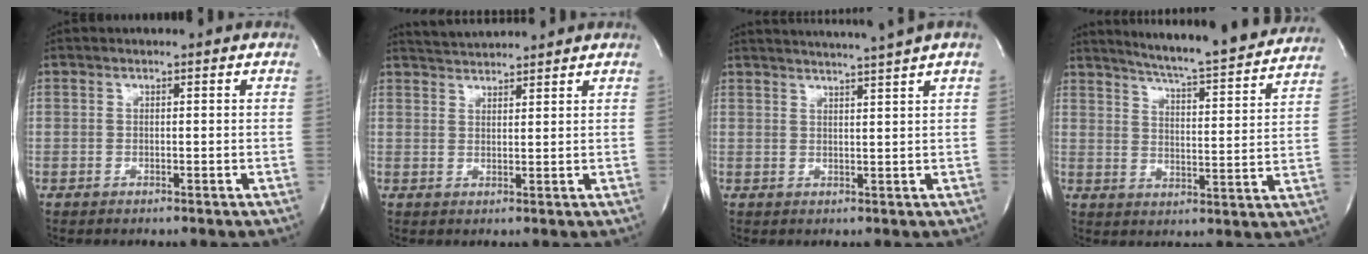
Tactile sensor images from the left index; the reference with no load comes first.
{"total": 4.9, "force": [4.8, -0.2, 0.7], "torque": [-0.021, 0.025, 0.084]}
{"total": 8.5, "force": [7.4, -2.2, 3.5], "torque": [-0.050, -0.006, 0.095]}
{"total": 19.1, "force": [17.7, 0.1, 7.2], "torque": [-0.117, -0.040, 0.231]}